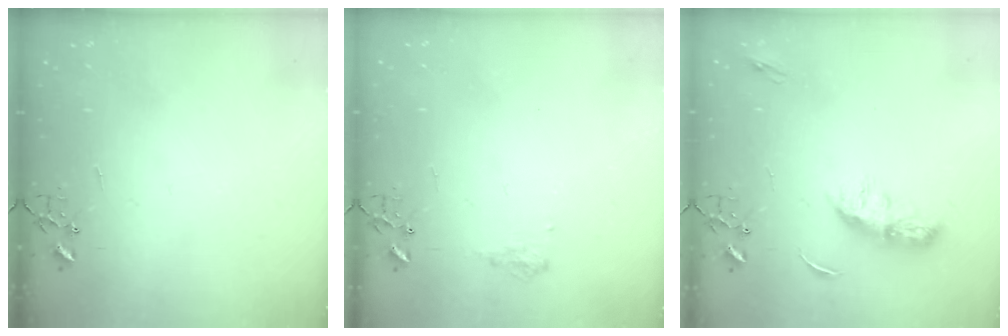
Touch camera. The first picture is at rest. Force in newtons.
{"total": 6.9, "press": 6.8, "slide": 1.0}
{"total": 8.3, "press": 8.3, "slide": 0.4}